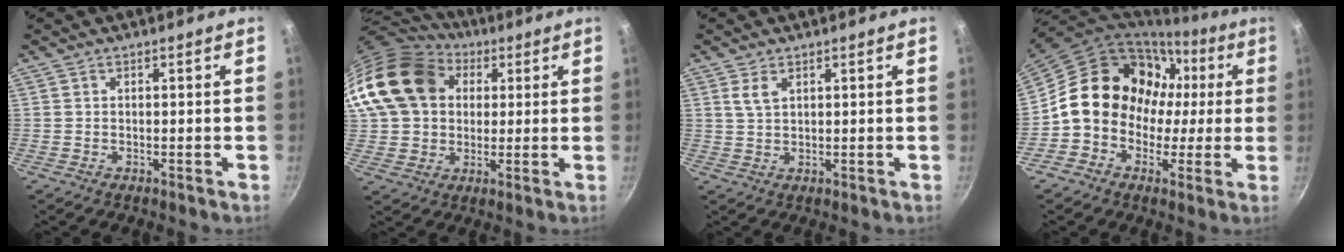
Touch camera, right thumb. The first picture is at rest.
{"total": 19.3, "force": [5.2, 15.1, 10.8], "torque": [-0.187, 0.022, 0.088]}
{"total": 2.8, "force": [1.4, 1.4, 2.0], "torque": [-0.036, -0.005, 0.030]}
{"total": 16.5, "force": [0.2, 14.3, 8.2], "torque": [-0.088, 0.053, -0.006]}